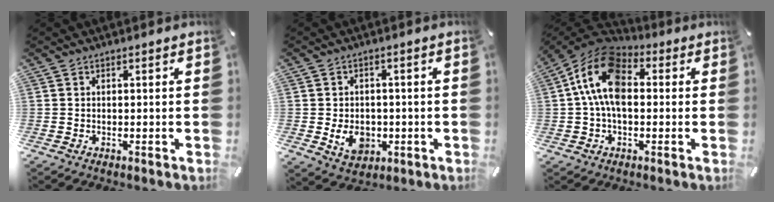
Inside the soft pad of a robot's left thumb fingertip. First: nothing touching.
{"total": 7.3, "force": [-1.5, 5.7, 4.3], "torque": [-0.083, 0.001, -0.027]}
{"total": 13.9, "force": [1.4, 8.9, 10.6], "torque": [-0.217, 0.006, 0.027]}